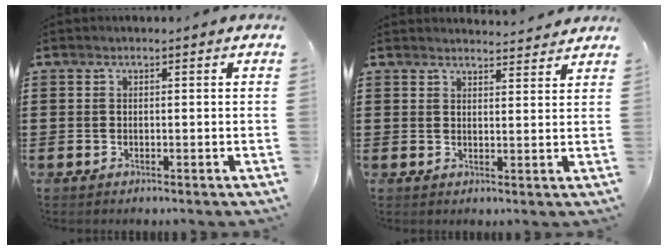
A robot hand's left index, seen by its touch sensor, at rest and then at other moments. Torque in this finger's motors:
{"motor_torque": [1.88, -0.26, -0.01, 0.01]}